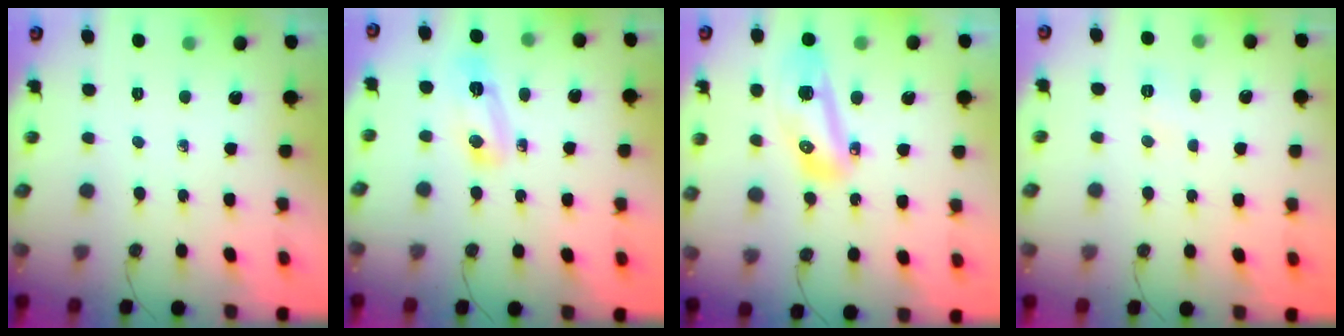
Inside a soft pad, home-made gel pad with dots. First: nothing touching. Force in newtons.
{"total": 13.4, "press": 7.3, "slide": 11.3}
{"total": 11.9, "press": 11.9, "slide": 1.4}
{"total": 3.1, "press": 3.0, "slide": 0.6}